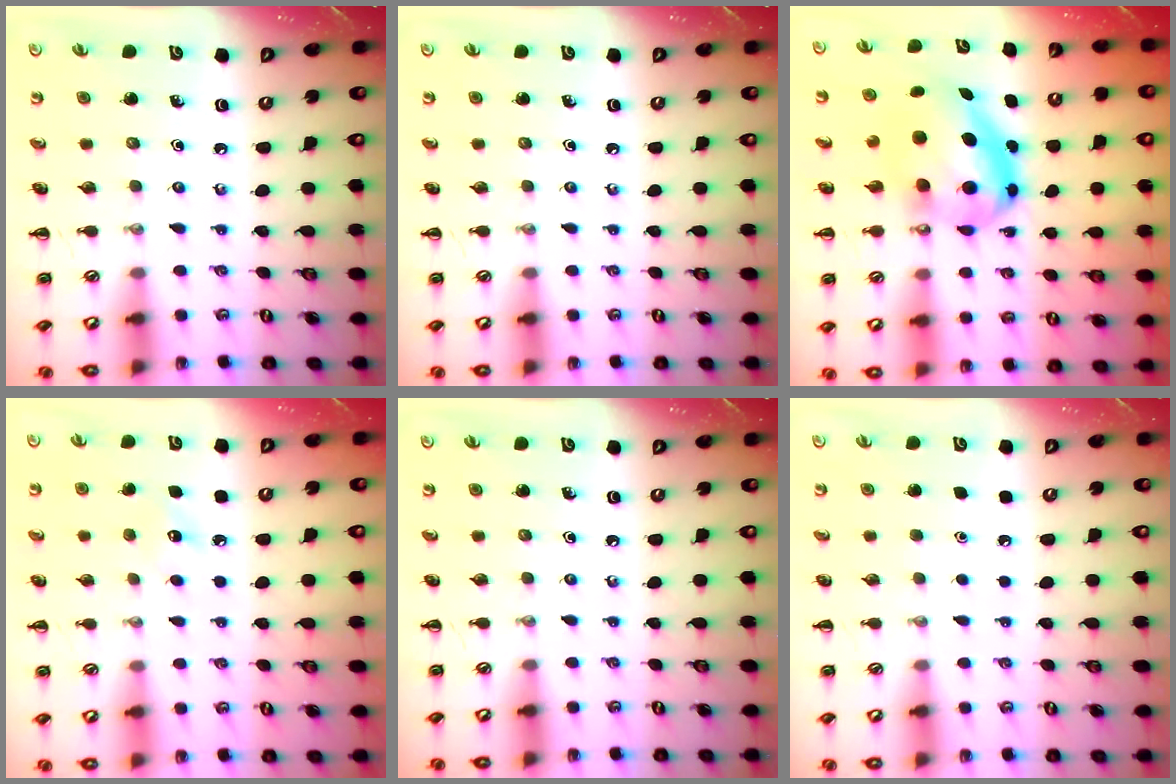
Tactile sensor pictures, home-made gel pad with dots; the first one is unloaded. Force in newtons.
{"total": 0.0}
{"total": 9.7, "press": 9.4, "slide": 2.1}
{"total": 6.9, "press": 6.7, "slide": 1.6}
{"total": 0.0}
{"total": 1.7, "press": 1.7, "slide": 0.1}